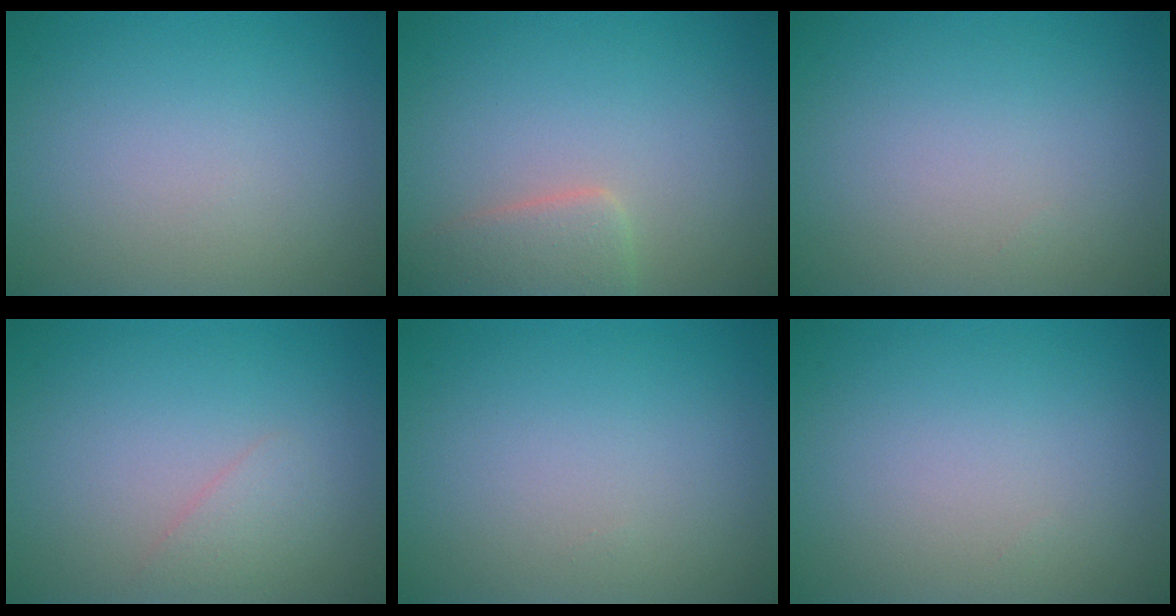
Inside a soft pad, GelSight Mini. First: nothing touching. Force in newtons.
{"total": 2.9, "press": 2.9, "slide": 0.3}
{"total": 0.0}
{"total": 1.2, "press": 1.2, "slide": 0.0}
{"total": 0.0}
{"total": 0.0}